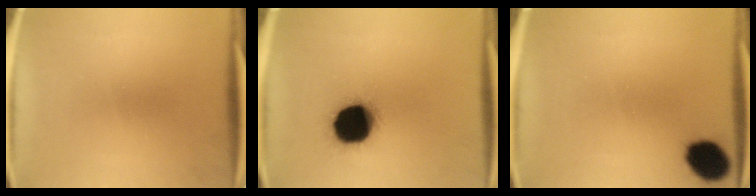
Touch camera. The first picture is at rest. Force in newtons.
{"total": 18.5}
{"total": 9.8}